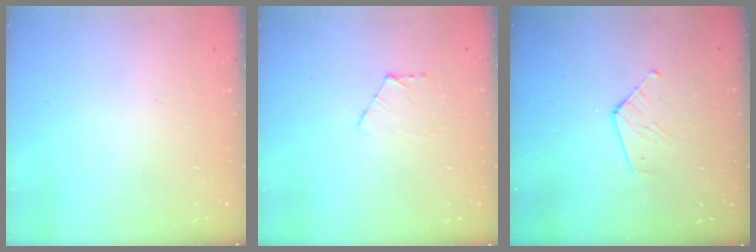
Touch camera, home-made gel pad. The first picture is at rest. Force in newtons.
{"total": 3.6, "press": 3.6, "slide": 0.3}
{"total": 5.9, "press": 5.9, "slide": 0.5}